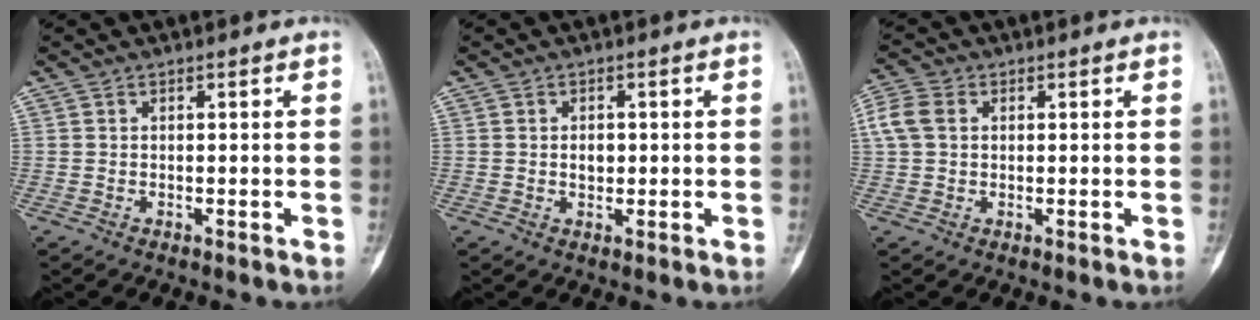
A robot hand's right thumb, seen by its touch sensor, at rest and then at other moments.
{"total": 2.2, "force": [0.1, 1.6, 1.6], "torque": [-0.016, 0.002, 0.003]}
{"total": 5.5, "force": [1.1, 4.1, 3.5], "torque": [-0.090, 0.017, 0.020]}